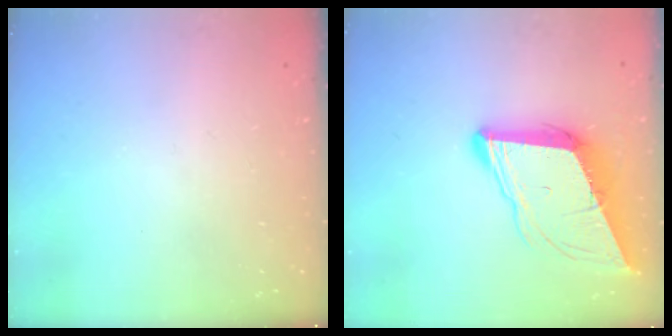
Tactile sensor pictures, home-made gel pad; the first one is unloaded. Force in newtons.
{"total": 11.1, "press": 10.6, "slide": 3.3}